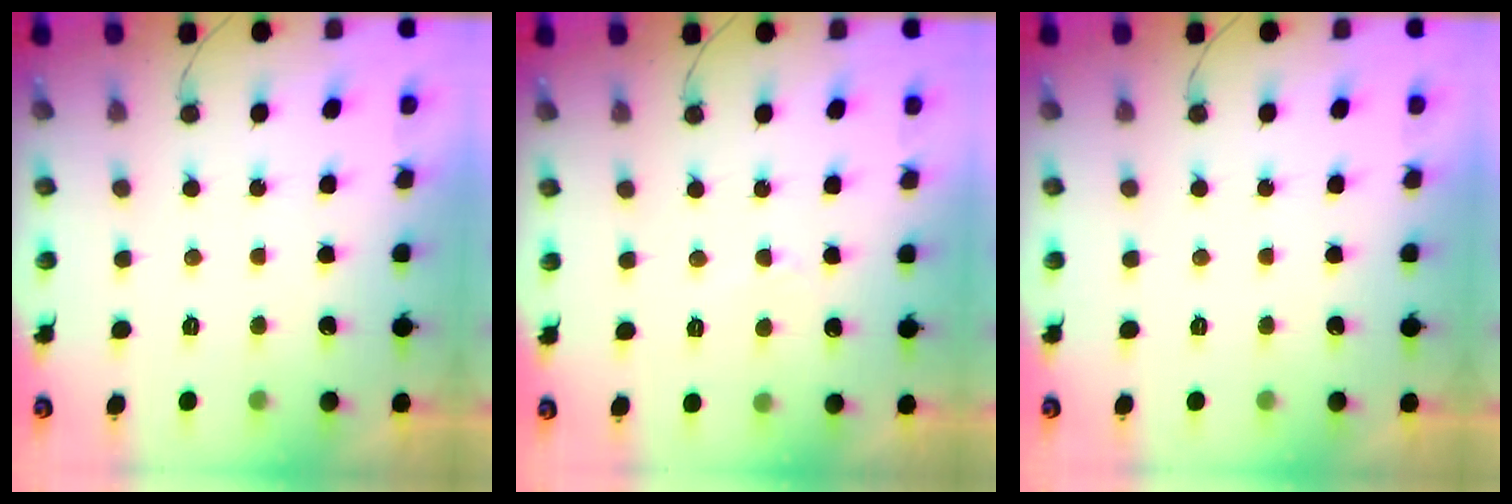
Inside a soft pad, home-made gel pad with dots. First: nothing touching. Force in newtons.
{"total": 3.0, "press": 3.0, "slide": 0.4}
{"total": 0.0}